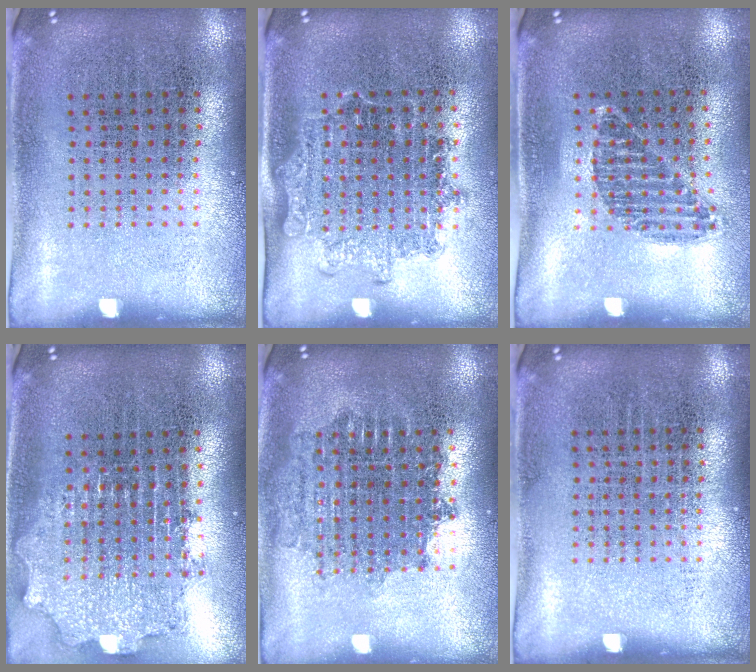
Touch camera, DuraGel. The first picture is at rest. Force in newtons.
{"total": 1.3, "press": 1.1, "slide": 0.8}
{"total": 1.0, "press": 0.9, "slide": 0.5}
{"total": 2.1, "press": 1.6, "slide": 1.3}
{"total": 1.7, "press": 1.4, "slide": 1.0}
{"total": 0.0}